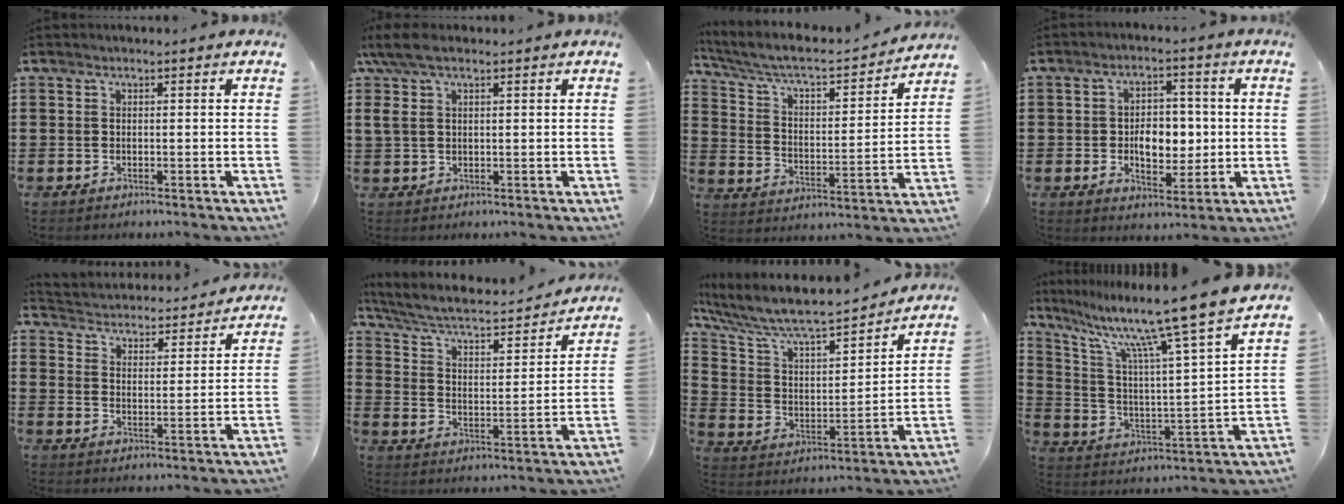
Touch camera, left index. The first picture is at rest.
{"total": 5.4, "force": [2.4, 2.3, 4.2], "torque": [-0.107, 0.004, 0.038]}
{"total": 5.4, "force": [4.6, 1.0, 2.5], "torque": [-0.072, -0.037, 0.070]}
{"total": 6.7, "force": [-0.4, 4.3, 5.1], "torque": [-0.076, 0.002, -0.015]}
{"total": 3.6, "force": [3.5, 0.1, -0.5], "torque": [-0.016, -0.034, 0.055]}
{"total": 4.5, "force": [3.9, 0.8, 2.2], "torque": [-0.063, -0.032, 0.056]}
{"total": 7.6, "force": [6.8, 1.7, 3.0], "torque": [-0.093, -0.056, 0.111]}
{"total": 11.8, "force": [9.5, -0.7, 7.0], "torque": [-0.164, -0.072, 0.148]}